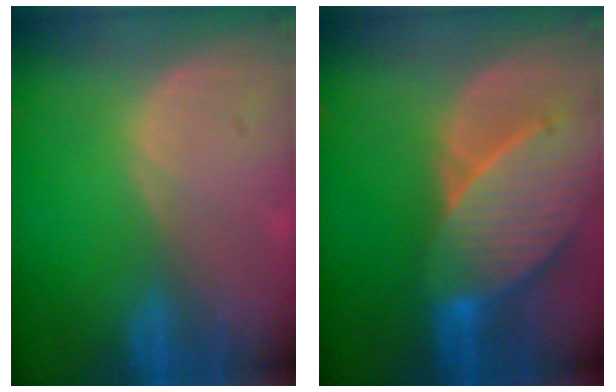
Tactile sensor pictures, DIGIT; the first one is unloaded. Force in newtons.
{"total": 9.9, "press": 8.9, "slide": 4.5}